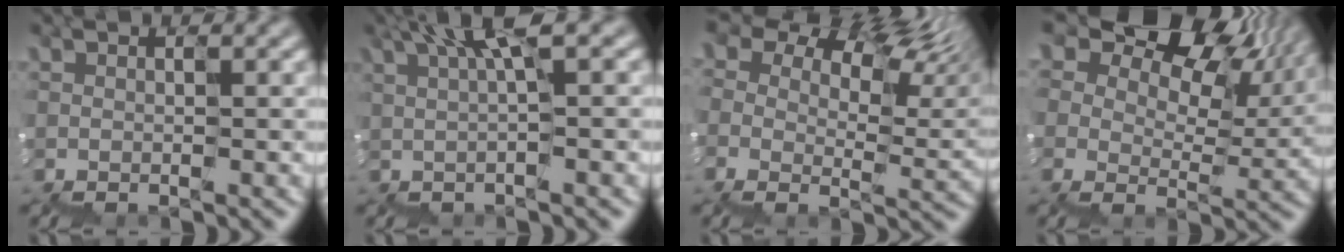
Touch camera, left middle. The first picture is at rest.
{"total": 2.1, "force": [1.1, -0.3, 1.7], "torque": [-0.046, 0.002, 0.018]}
{"total": 12.5, "force": [6.8, 7.2, 7.6], "torque": [-0.148, 0.008, 0.127]}
{"total": 13.0, "force": [7.4, 8.5, 6.4], "torque": [-0.124, 0.025, 0.141]}